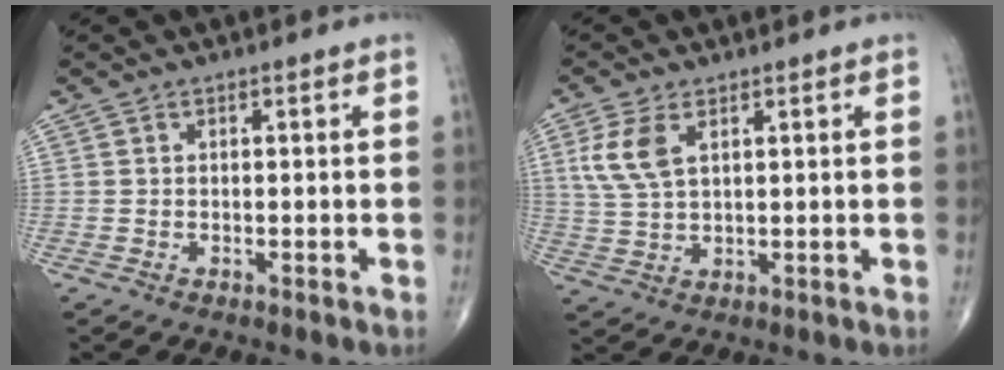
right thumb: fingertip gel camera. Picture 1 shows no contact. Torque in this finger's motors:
{"motor_torque": [-0.87, 0.81, 0.78, 0.23, 0.08]}